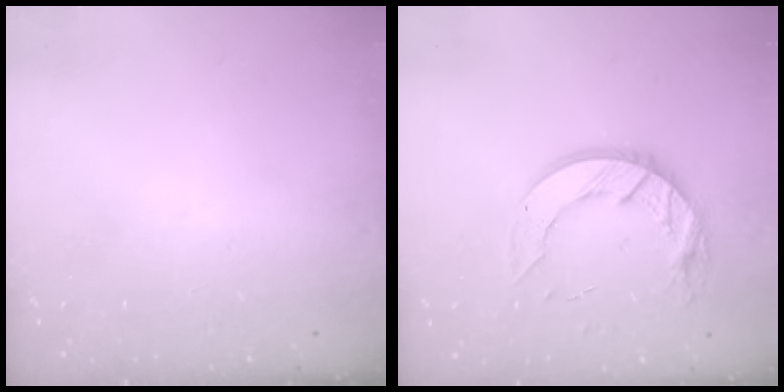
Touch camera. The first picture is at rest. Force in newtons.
{"total": 12.9, "press": 12.9, "slide": 0.8}